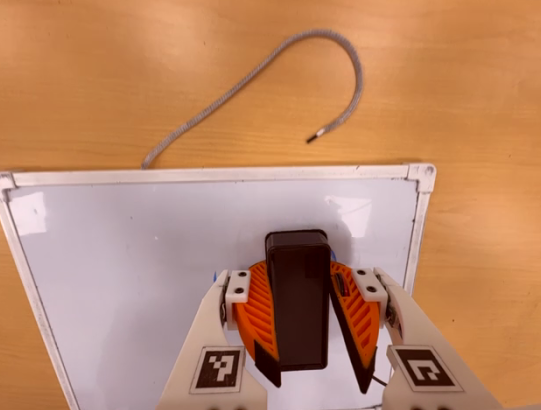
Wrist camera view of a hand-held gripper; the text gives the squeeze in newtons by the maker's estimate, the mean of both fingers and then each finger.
{"total": 15.2, "left": 17.4, "right": 12.9}